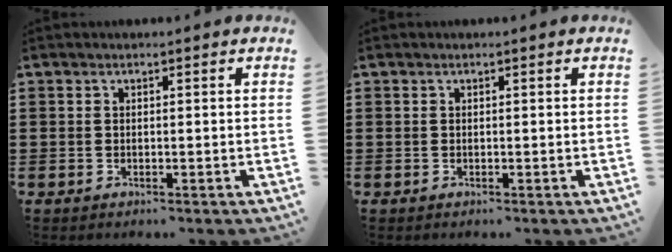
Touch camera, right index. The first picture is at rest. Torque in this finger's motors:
{"motor_torque": [0.28, 0.13, 0.00, 0.00]}